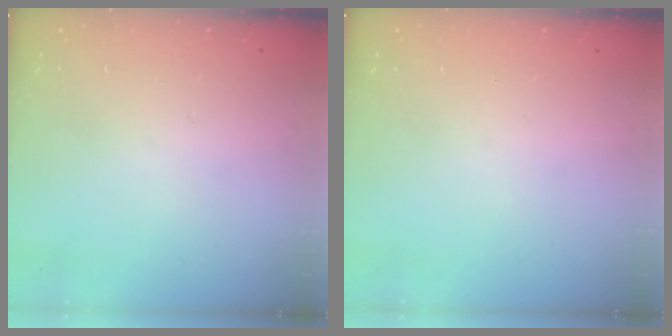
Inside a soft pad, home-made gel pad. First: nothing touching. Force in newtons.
{"total": 0.0}